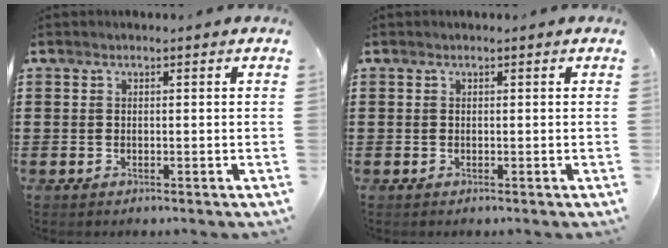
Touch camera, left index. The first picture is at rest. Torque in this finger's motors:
{"motor_torque": [-0.03, -0.03, 0.00, 0.00]}